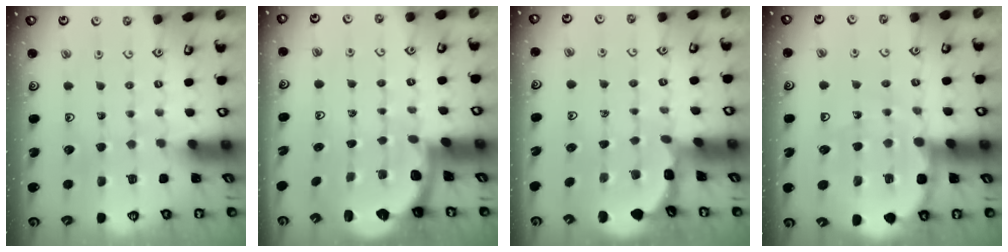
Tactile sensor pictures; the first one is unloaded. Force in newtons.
{"total": 2.1, "press": 1.9, "slide": 1.0}
{"total": 1.9, "press": 1.9, "slide": 0.1}
{"total": 9.3, "press": 9.3, "slide": 1.1}